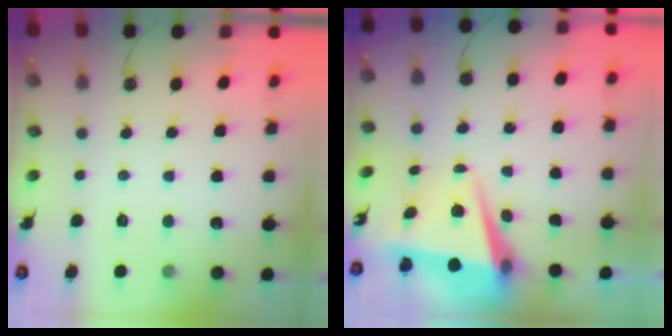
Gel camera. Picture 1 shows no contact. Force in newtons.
{"total": 6.6, "press": 6.4, "slide": 1.6}